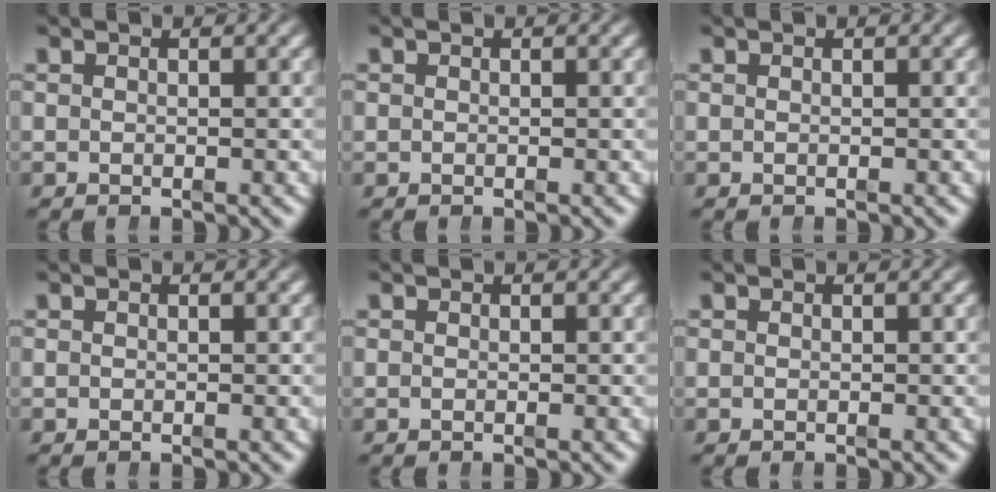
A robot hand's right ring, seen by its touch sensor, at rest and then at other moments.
{"total": 0.0}
{"total": 0.0}
{"total": 0.0}
{"total": 0.0}
{"total": 0.0}